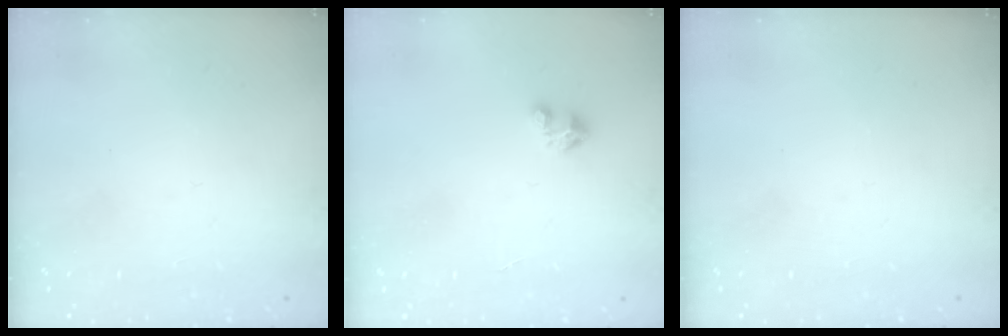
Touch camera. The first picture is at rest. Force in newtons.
{"total": 1.7, "press": 1.7, "slide": 0.1}
{"total": 0.0}